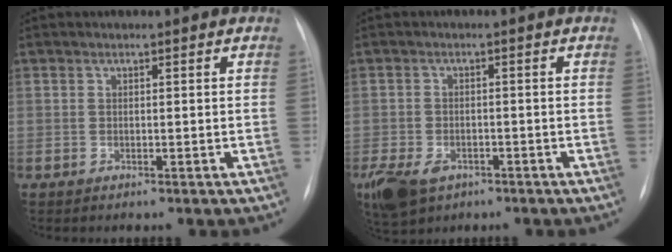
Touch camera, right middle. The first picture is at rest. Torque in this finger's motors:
{"motor_torque": [0.93, -0.99, 0.46, 0.11]}